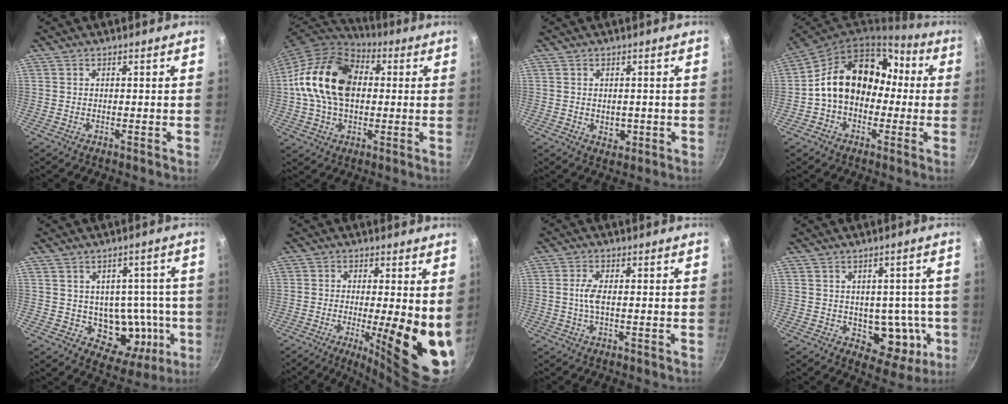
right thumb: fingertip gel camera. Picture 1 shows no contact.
{"total": 20.0, "force": [2.0, 13.8, 14.4], "torque": [-0.246, 0.027, 0.021]}
{"total": 2.8, "force": [-0.3, 2.3, 1.7], "torque": [-0.019, -0.003, 0.002]}
{"total": 16.8, "force": [0.3, 13.1, 10.5], "torque": [-0.123, 0.058, -0.005]}
{"total": 12.4, "force": [-1.3, 9.7, 7.7], "torque": [-0.055, 0.003, -0.003]}
{"total": 15.8, "force": [-1.3, 4.3, 15.1], "torque": [-0.189, -0.034, -0.014]}
{"total": 3.2, "force": [-0.1, 1.0, 3.0], "torque": [-0.071, 0.003, -0.004]}
{"total": 10.1, "force": [-1.3, 7.0, 7.2], "torque": [-0.049, 0.001, -0.005]}